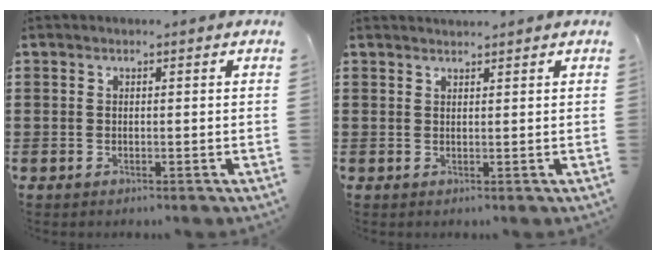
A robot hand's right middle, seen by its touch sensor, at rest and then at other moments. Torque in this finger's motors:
{"motor_torque": [-0.13, -0.06, 0.02, -0.02]}